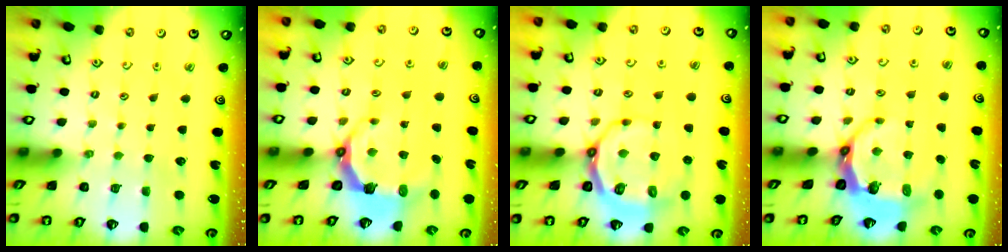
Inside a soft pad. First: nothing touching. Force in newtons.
{"total": 7.0, "press": 5.3, "slide": 4.5}
{"total": 9.1, "press": 8.4, "slide": 3.5}
{"total": 8.0, "press": 6.9, "slide": 3.9}